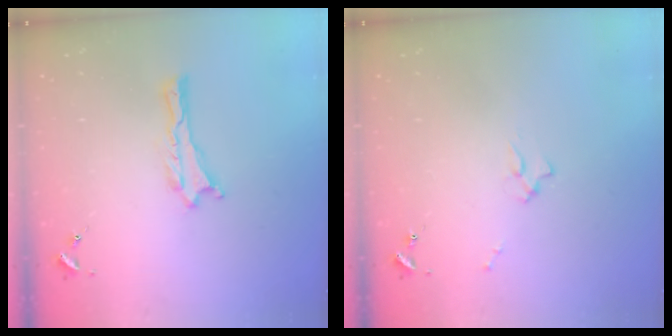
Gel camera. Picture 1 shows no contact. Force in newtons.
{"total": 1.7, "press": 1.6, "slide": 0.2}